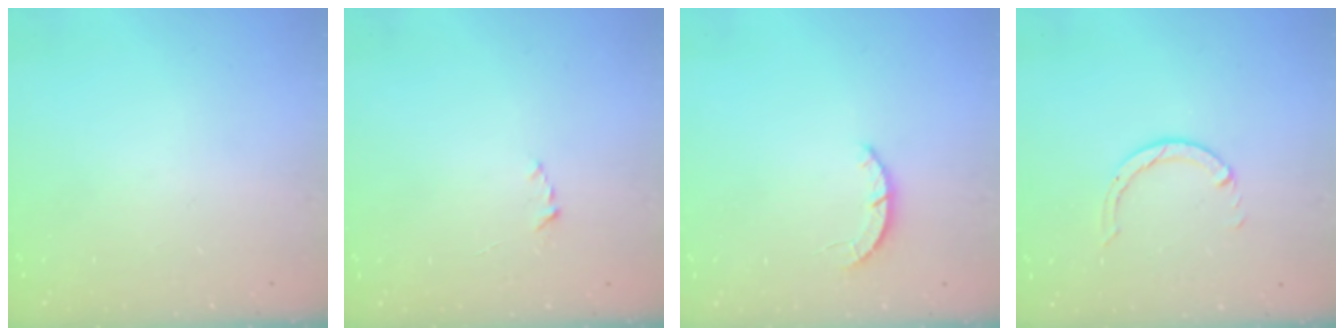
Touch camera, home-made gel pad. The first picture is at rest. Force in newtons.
{"total": 1.9, "press": 1.9, "slide": 0.2}
{"total": 2.2, "press": 2.2, "slide": 0.3}
{"total": 3.5, "press": 3.5, "slide": 0.5}